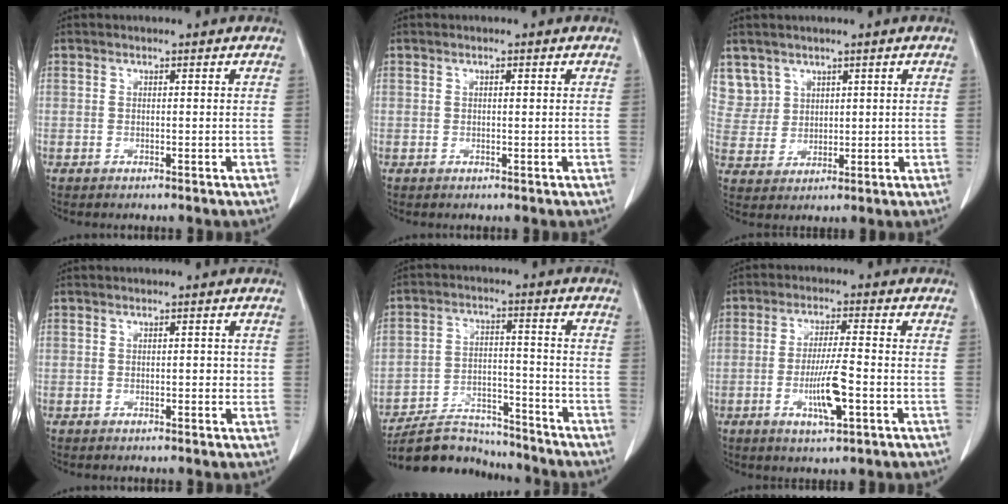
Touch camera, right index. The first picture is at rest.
{"total": 0.6, "force": [0.3, 0.2, 0.5], "torque": [-0.006, 0.001, 0.003]}
{"total": 6.1, "force": [3.8, 4.8, -0.3], "torque": [0.014, 0.009, 0.086]}
{"total": 1.6, "force": [0.1, 0.9, 1.3], "torque": [-0.014, 0.002, 0.000]}
{"total": 10.9, "force": [-10.5, 2.9, 0.9], "torque": [-0.005, 0.022, -0.181]}
{"total": 7.5, "force": [-2.3, 0.7, 7.1], "torque": [-0.131, -0.008, -0.040]}